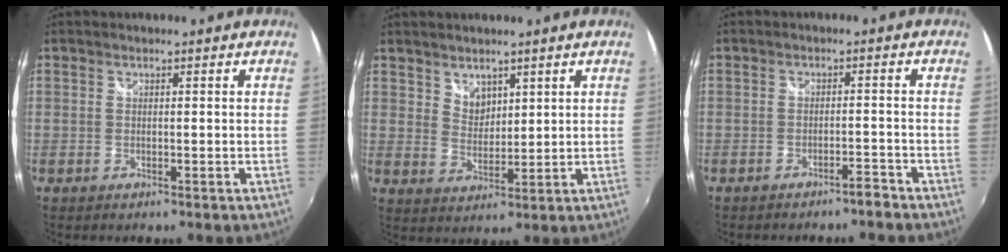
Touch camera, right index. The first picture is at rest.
{"total": 4.0, "force": [3.0, 2.5, 1.2], "torque": [-0.008, 0.002, 0.057]}
{"total": 2.5, "force": [-2.3, 0.3, 0.8], "torque": [-0.020, 0.000, -0.032]}